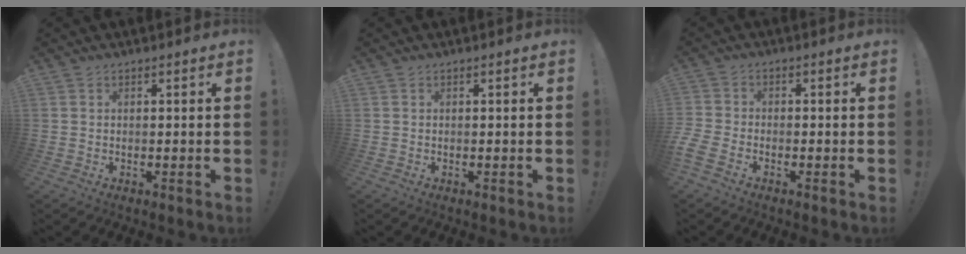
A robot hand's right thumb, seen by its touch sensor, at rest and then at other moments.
{"total": 0.0}
{"total": 4.1, "force": [-2.5, 2.2, 2.4], "torque": [-0.065, -0.004, -0.047]}